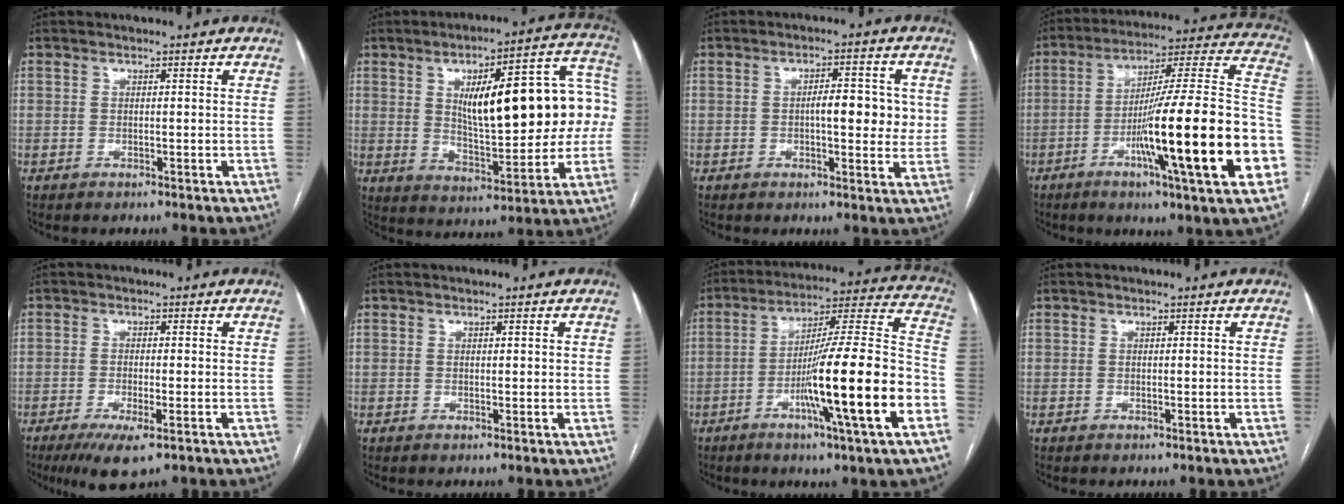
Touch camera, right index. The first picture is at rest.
{"total": 22.2, "force": [3.0, 6.6, 21.0], "torque": [-0.298, 0.041, 0.050]}
{"total": 6.8, "force": [0.4, 2.4, 6.4], "torque": [-0.085, 0.008, 0.004]}
{"total": 27.3, "force": [-7.9, 0.9, 26.1], "torque": [-0.317, -0.006, -0.131]}
{"total": 5.5, "force": [-3.1, 0.9, 4.5], "torque": [-0.083, -0.014, -0.049]}
{"total": 0.6, "force": [0.3, 0.2, 0.5], "torque": [-0.009, 0.000, 0.004]}
{"total": 20.6, "force": [-7.1, -0.3, 19.3], "torque": [-0.284, -0.006, -0.119]}
{"total": 0.0}